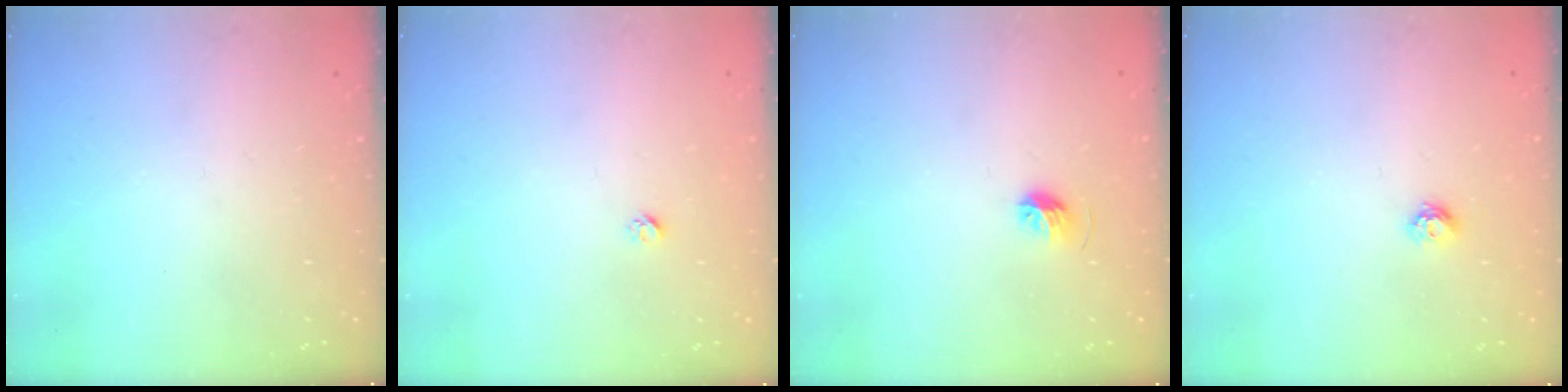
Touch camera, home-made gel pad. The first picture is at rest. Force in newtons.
{"total": 1.9, "press": 1.9, "slide": 0.1}
{"total": 5.4, "press": 5.2, "slide": 1.2}
{"total": 4.6, "press": 4.5, "slide": 0.6}